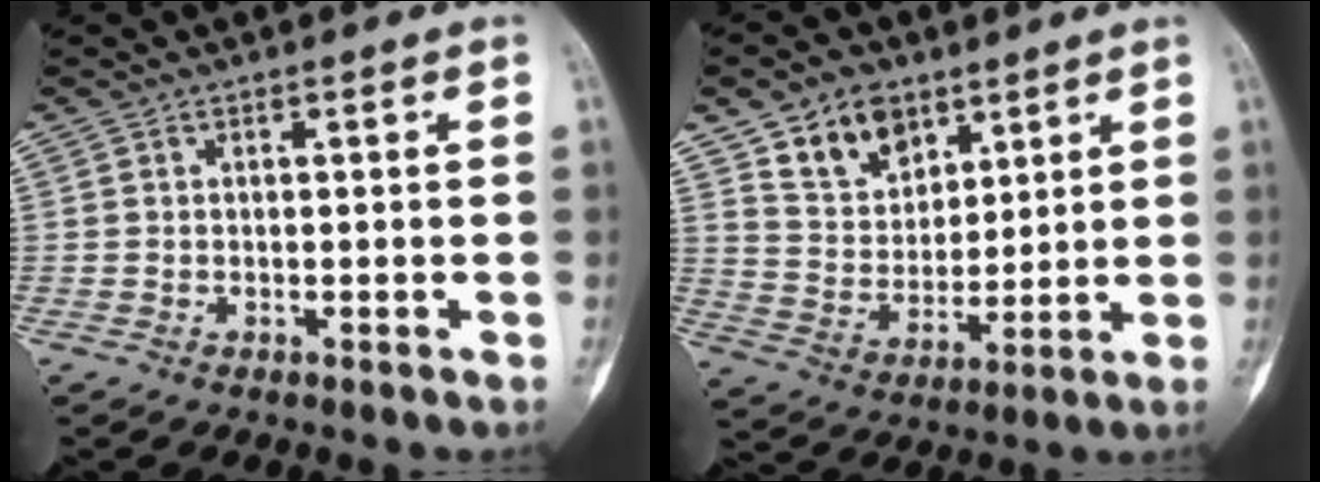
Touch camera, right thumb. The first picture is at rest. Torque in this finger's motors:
{"motor_torque": [-0.89, 1.00, -0.12, 0.31, 0.21]}